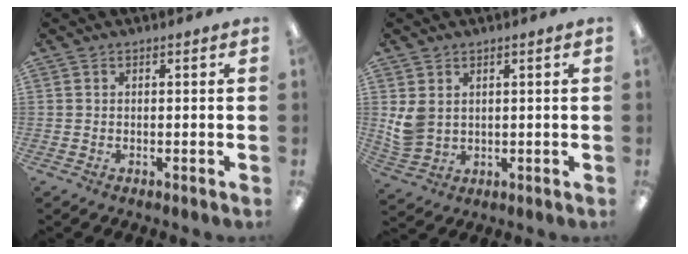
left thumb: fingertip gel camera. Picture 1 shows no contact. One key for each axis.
{"total": 5.5, "fx": 2.0, "fy": 4.1, "fz": 3.0, "tx": -0.075, "ty": -0.003, "tz": 0.042}